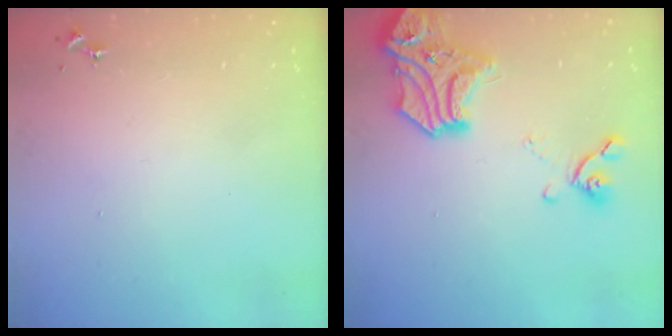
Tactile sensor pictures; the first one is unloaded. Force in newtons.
{"total": 19.1, "press": 19.1, "slide": 0.7}